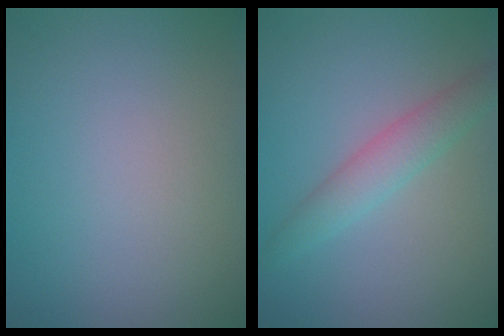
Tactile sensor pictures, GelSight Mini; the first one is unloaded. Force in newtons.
{"total": 2.9, "press": 2.9, "slide": 0.1}